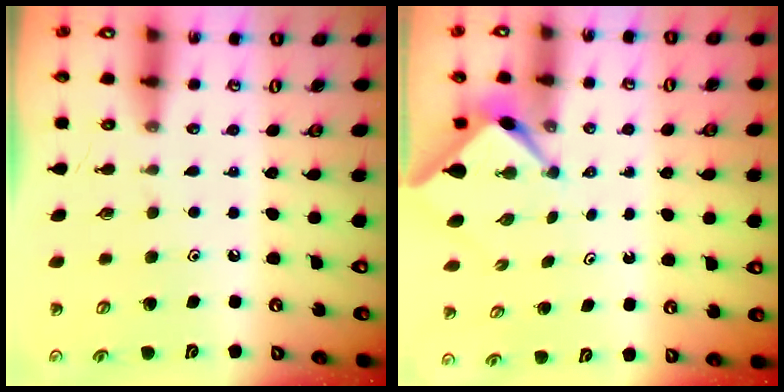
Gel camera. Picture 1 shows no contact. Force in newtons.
{"total": 2.5, "press": 2.5, "slide": 0.3}